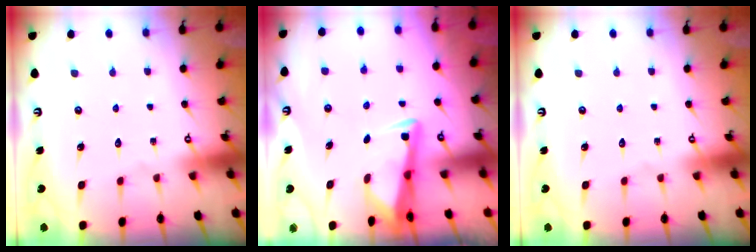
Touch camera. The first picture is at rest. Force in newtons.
{"total": 3.3, "press": 3.2, "slide": 0.5}
{"total": 0.0}